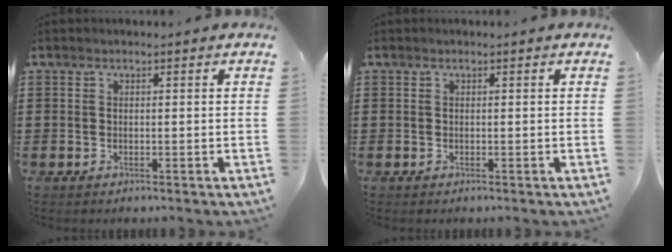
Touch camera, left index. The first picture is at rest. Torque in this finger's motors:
{"motor_torque": [0.00, 0.00, 0.01, 0.00]}